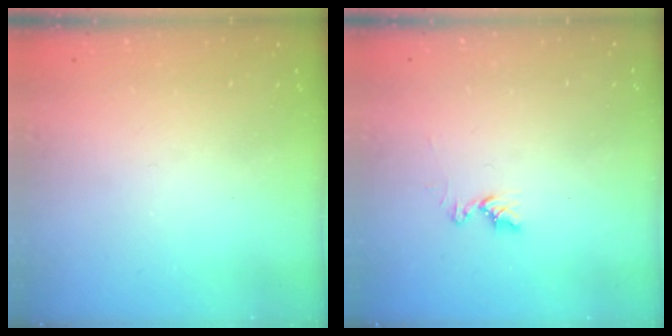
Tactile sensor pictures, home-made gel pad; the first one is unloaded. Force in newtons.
{"total": 6.4, "press": 6.3, "slide": 0.7}